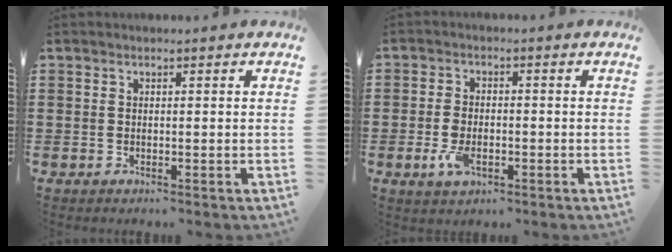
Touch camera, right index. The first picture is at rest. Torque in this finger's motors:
{"motor_torque": [1.09, 1.05, 0.01, -0.03]}